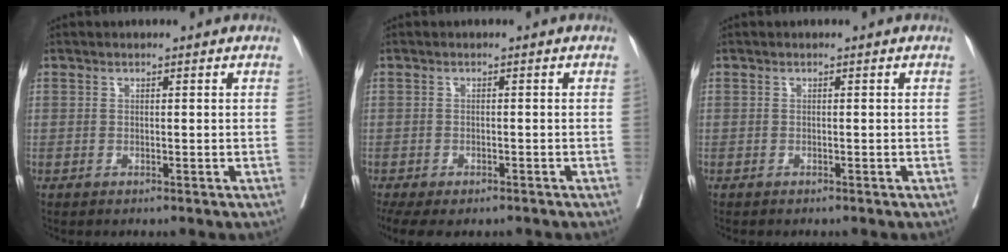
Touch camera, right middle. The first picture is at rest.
{"total": 9.2, "force": [-6.8, 4.1, 4.6], "torque": [-0.098, -0.008, -0.093]}
{"total": 0.8, "force": [-0.8, 0.2, 0.3], "torque": [-0.003, -0.002, -0.012]}